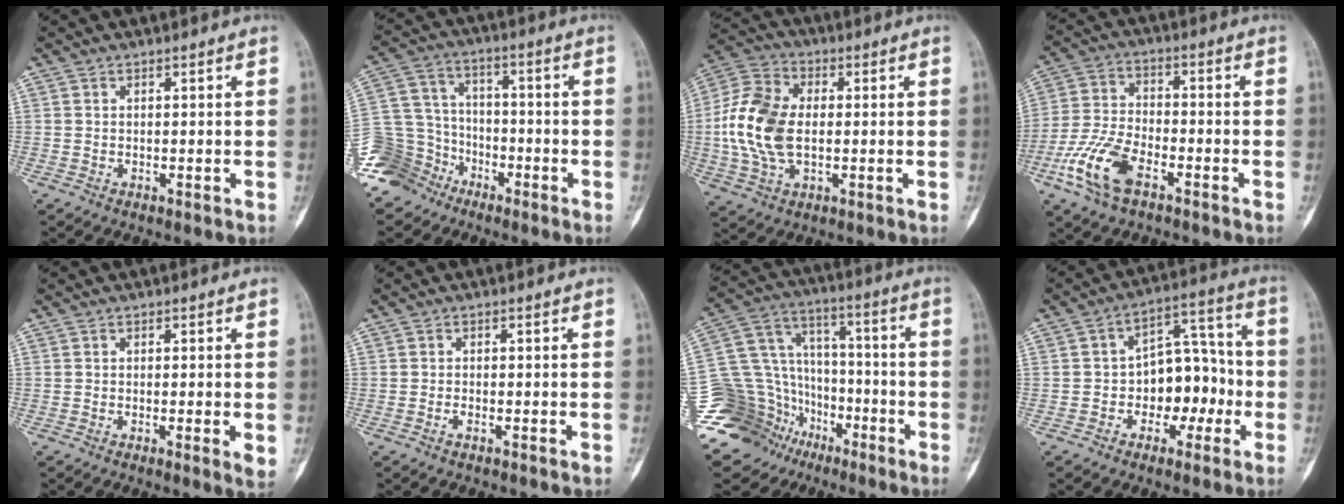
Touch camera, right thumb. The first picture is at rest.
{"total": 13.4, "force": [-8.8, 9.9, 2.1], "torque": [-0.039, 0.069, -0.165]}
{"total": 15.4, "force": [-0.3, 9.7, 11.9], "torque": [-0.243, 0.016, -0.007]}
{"total": 11.3, "force": [-5.8, 5.5, 8.0], "torque": [-0.175, 0.020, -0.115]}
{"total": 2.9, "force": [-0.3, 0.5, 2.9], "torque": [-0.045, -0.010, -0.008]}
{"total": 0.8, "force": [-0.5, 0.3, 0.6], "torque": [-0.011, 0.001, -0.012]}
{"total": 23.8, "force": [-12.3, 17.7, 10.1], "torque": [-0.188, 0.099, -0.207]}
{"total": 11.8, "force": [-2.6, 7.8, 8.4], "torque": [-0.078, 0.052, -0.044]}